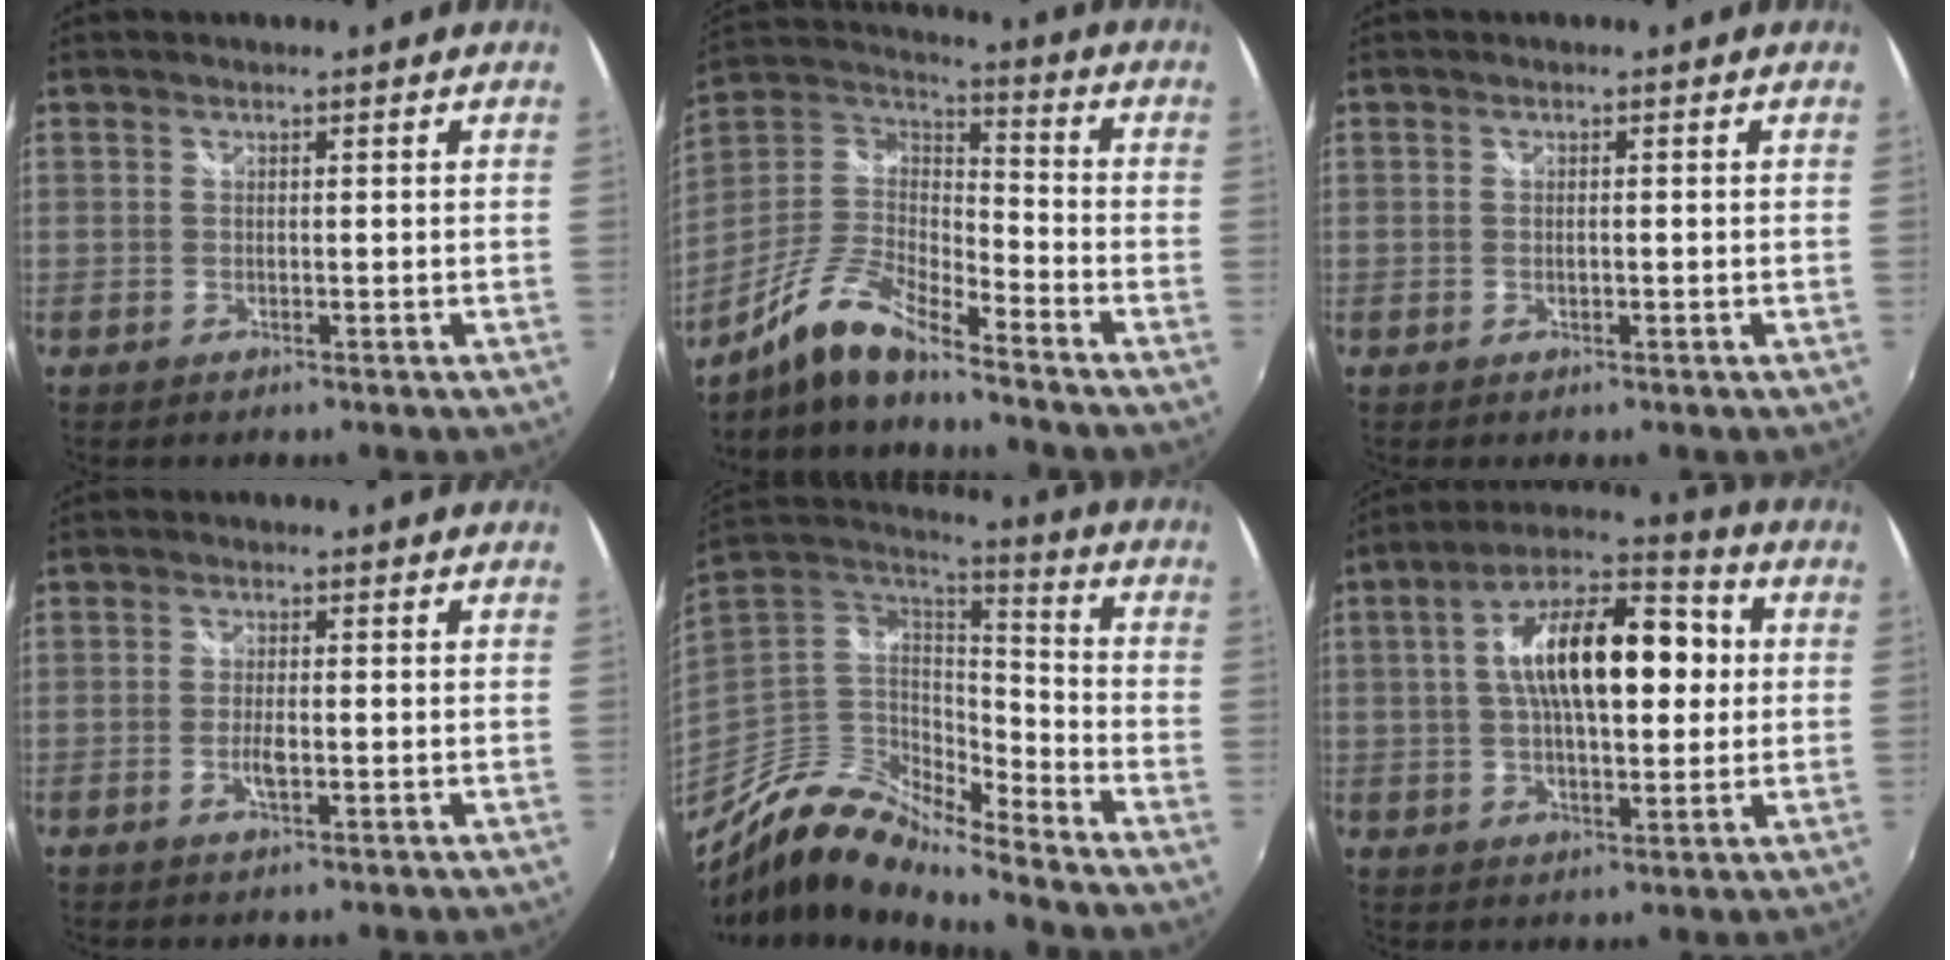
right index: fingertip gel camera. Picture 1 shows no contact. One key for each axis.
{"total": 13.1, "fx": -10.0, "fy": 2.8, "fz": 8.0, "tx": -0.176, "ty": 0.000, "tz": -0.202}
{"total": 0.7, "fx": -0.1, "fy": 0.4, "fz": 0.5, "tx": -0.010, "ty": -0.002, "tz": -0.003}
{"total": 2.7, "fx": -0.9, "fy": 0.9, "fz": 2.4, "tx": -0.048, "ty": -0.005, "tz": -0.016}
{"total": 13.7, "fx": -10.7, "fy": 3.5, "fz": 7.8, "tx": -0.151, "ty": -0.007, "tz": -0.215}
{"total": 17.2, "fx": 2.3, "fy": 7.4, "fz": 15.4, "tx": -0.265, "ty": 0.029, "tz": 0.027}